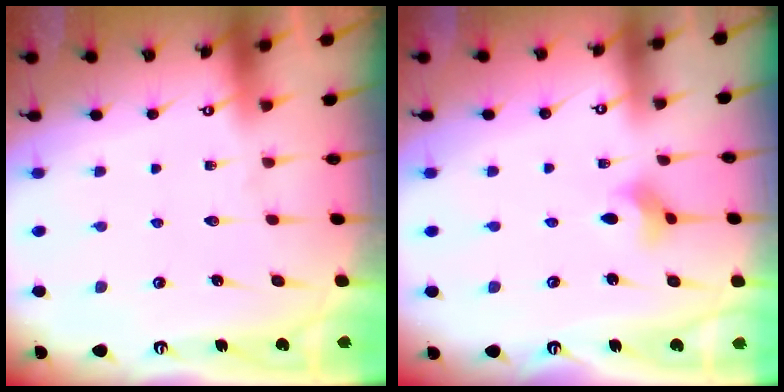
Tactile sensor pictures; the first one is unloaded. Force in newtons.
{"total": 2.9, "press": 2.9, "slide": 0.4}